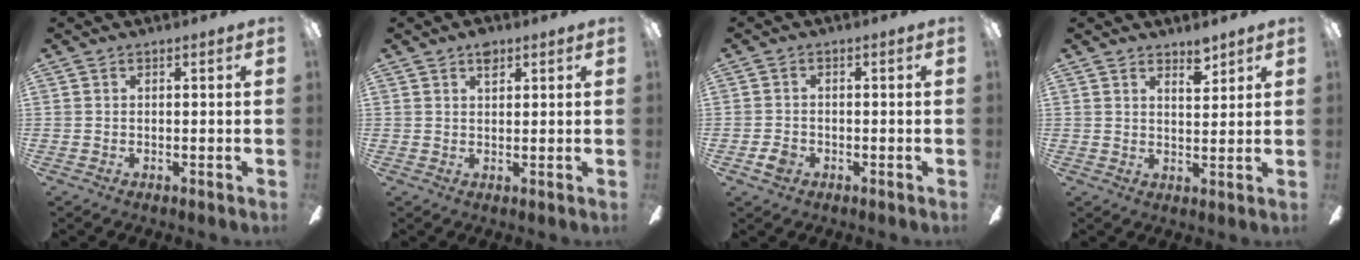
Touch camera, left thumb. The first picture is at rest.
{"total": 3.2, "force": [2.1, 1.6, 1.8], "torque": [-0.023, -0.004, 0.034]}
{"total": 3.2, "force": [-1.5, 2.4, 1.6], "torque": [-0.036, 0.005, -0.031]}
{"total": 4.5, "force": [3.8, 1.5, 1.9], "torque": [-0.012, -0.023, 0.062]}